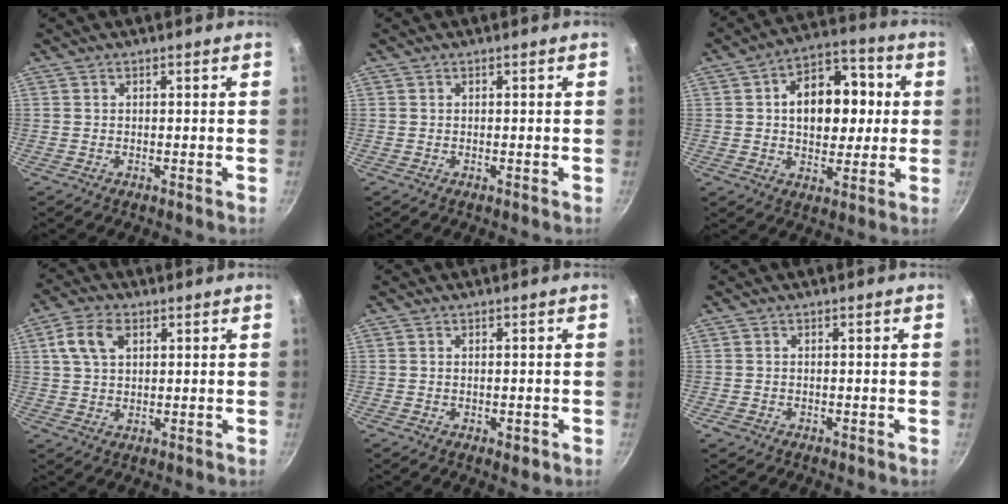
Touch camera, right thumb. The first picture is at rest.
{"total": 0.0}
{"total": 15.1, "force": [1.9, 9.8, 11.4], "torque": [-0.124, 0.022, 0.023]}
{"total": 7.3, "force": [2.6, 4.3, 5.2], "torque": [-0.102, 0.004, 0.051]}
{"total": 1.6, "force": [-0.5, 0.9, 1.3], "torque": [-0.019, 0.005, -0.002]}
{"total": 0.8, "force": [-0.4, 0.7, 0.2], "torque": [-0.003, 0.003, -0.008]}